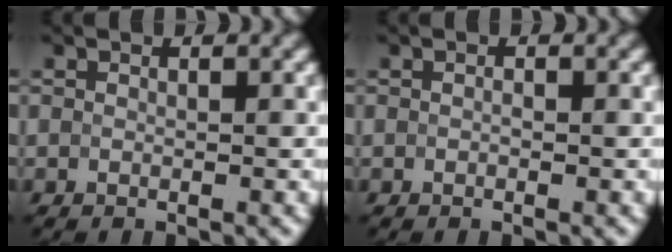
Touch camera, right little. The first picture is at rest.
{"total": 0.0}